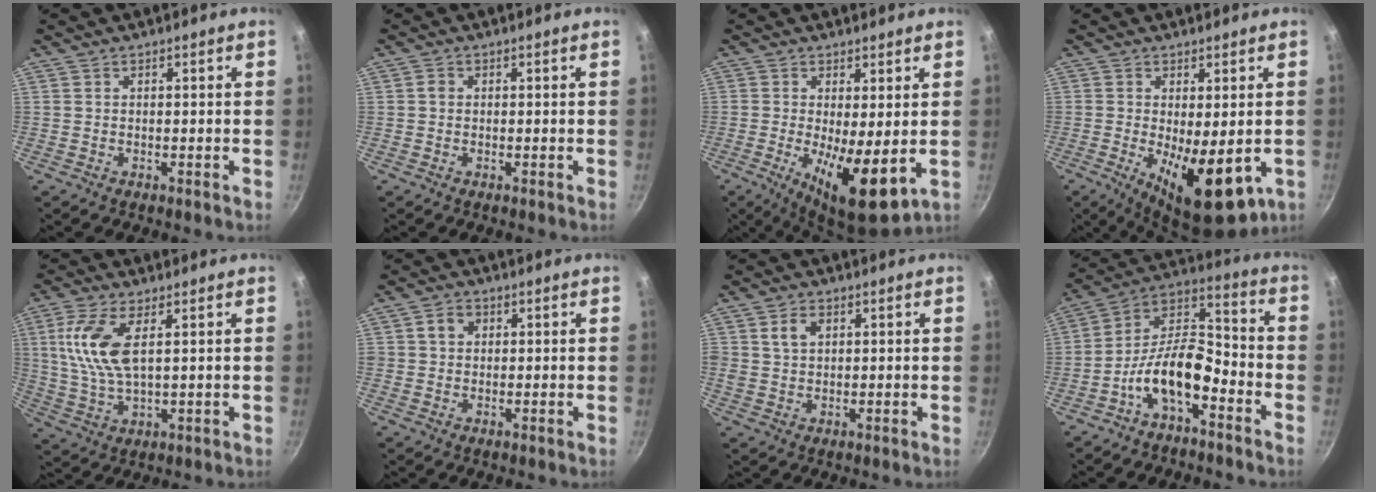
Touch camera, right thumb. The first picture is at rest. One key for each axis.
{"total": 1.0, "fx": 0.0, "fy": 0.9, "fz": 0.5, "tx": -0.008, "ty": 0.006, "tz": -0.001}
{"total": 10.6, "fx": -0.8, "fy": 3.2, "fz": 10.1, "tx": -0.159, "ty": -0.020, "tz": -0.006}
{"total": 12.4, "fx": -2.5, "fy": 4.7, "fz": 11.2, "tx": -0.157, "ty": -0.012, "tz": -0.022}
{"total": 10.4, "fx": 2.8, "fy": 4.4, "fz": 9.0, "tx": -0.189, "ty": -0.002, "tz": 0.060}
{"total": 3.2, "fx": 0.8, "fy": 2.7, "fz": 1.5, "tx": -0.009, "ty": 0.005, "tz": 0.010}
{"total": 3.9, "fx": 1.3, "fy": 2.8, "fz": 2.3, "tx": -0.029, "ty": 0.001, "tz": 0.025}
{"total": 12.9, "fx": -6.2, "fy": 6.0, "fz": 9.6, "tx": -0.155, "ty": 0.069, "tz": -0.127}